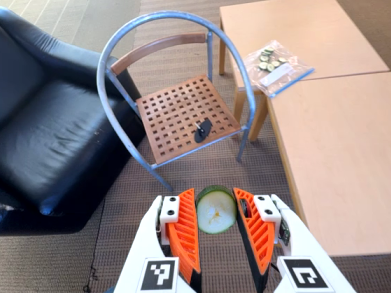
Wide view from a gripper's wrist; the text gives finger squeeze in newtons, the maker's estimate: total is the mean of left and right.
{"total": 7.4, "left": 7.2, "right": 7.7}